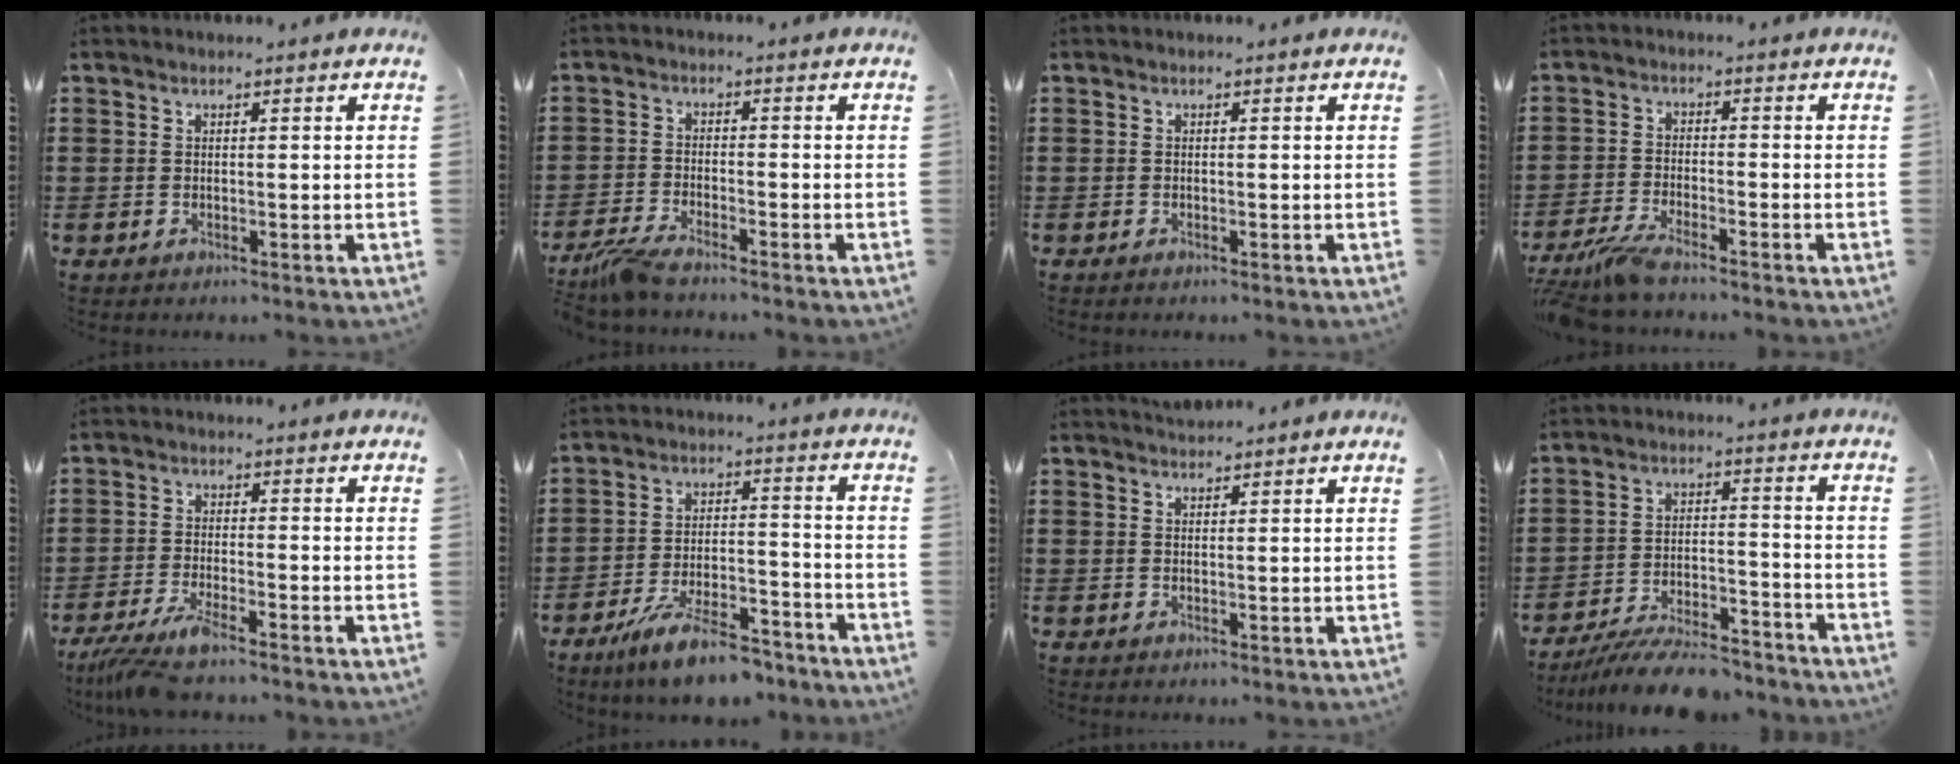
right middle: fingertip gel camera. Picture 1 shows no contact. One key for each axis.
{"total": 4.1, "fx": -3.6, "fy": 0.2, "fz": 2.0, "tx": -0.063, "ty": -0.015, "tz": -0.075}
{"total": 0.0}
{"total": 4.8, "fx": -4.2, "fy": 0.3, "fz": 2.2, "tx": -0.064, "ty": -0.015, "tz": -0.086}
{"total": 5.3, "fx": -4.5, "fy": -0.1, "fz": 2.8, "tx": -0.075, "ty": -0.024, "tz": -0.089}
{"total": 9.6, "fx": -8.1, "fy": 1.5, "fz": 5.0, "tx": -0.094, "ty": 0.015, "tz": -0.154}
{"total": 1.3, "fx": 1.3, "fy": 0.2, "fz": 0.1, "tx": -0.004, "ty": 0.002, "tz": 0.024}
{"total": 8.4, "fx": -7.8, "fy": 1.1, "fz": 3.0, "tx": -0.054, "ty": 0.012, "tz": -0.147}